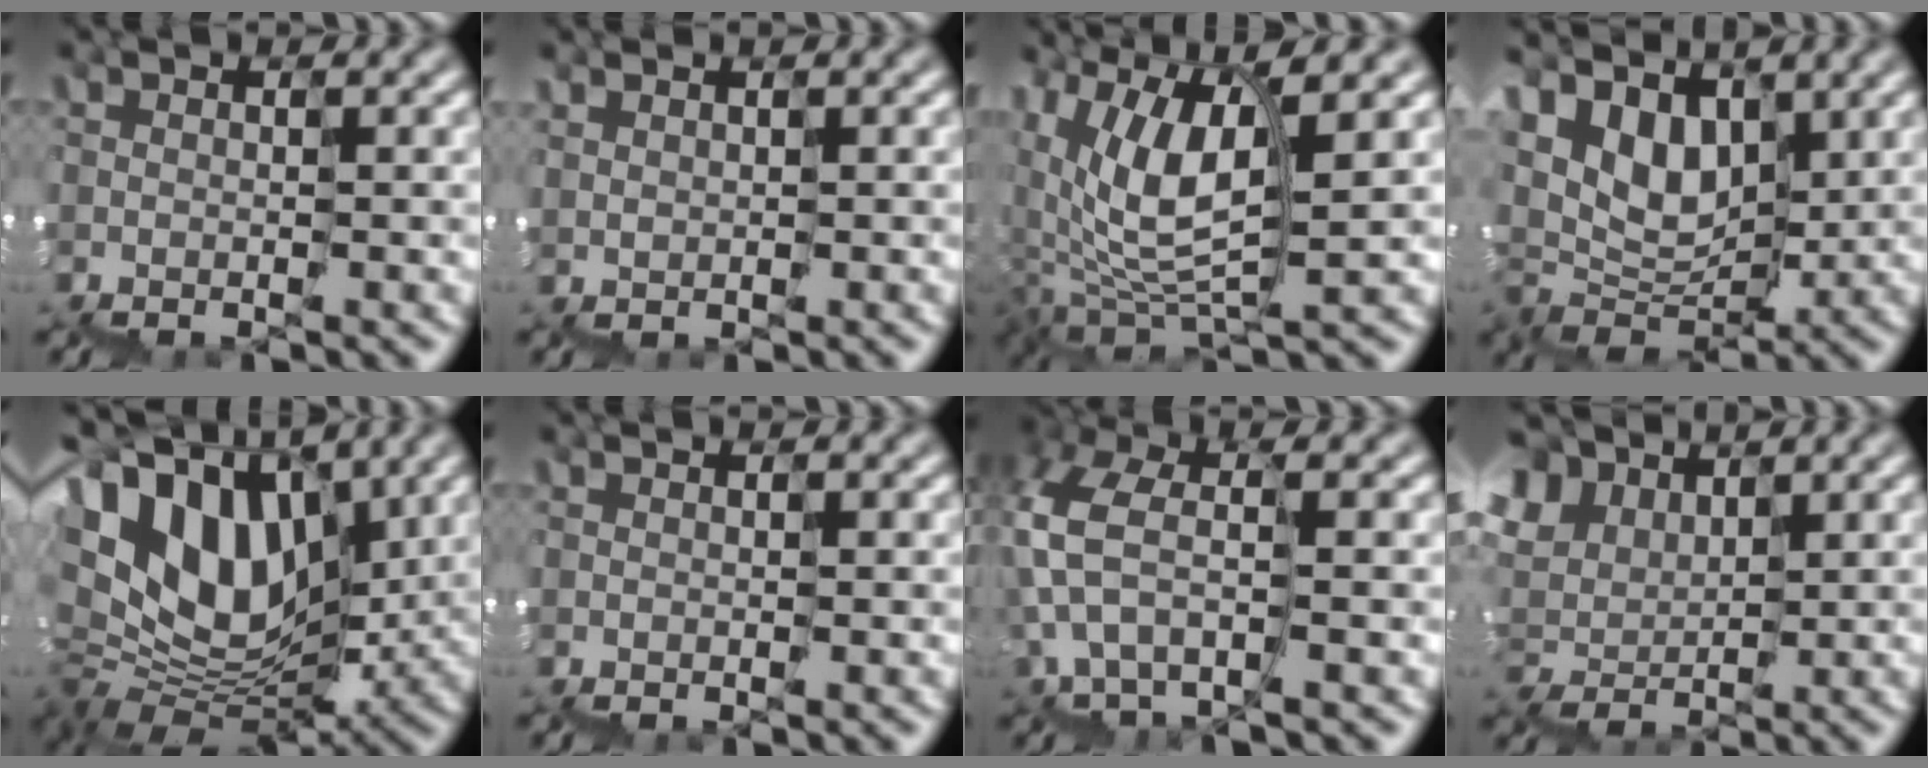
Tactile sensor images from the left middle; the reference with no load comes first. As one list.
[{"total": 0.8, "force": [0.5, 0.3, -0.5], "torque": [0.011, 0.011, 0.017]}, {"total": 6.1, "force": [3.3, 3.1, 4.0], "torque": [-0.095, 0.010, 0.064]}, {"total": 3.9, "force": [2.5, 2.8, 0.8], "torque": [-0.015, 0.015, 0.039]}, {"total": 10.4, "force": [4.6, 7.0, 6.2], "torque": [-0.119, 0.032, 0.080]}, {"total": 0.0}, {"total": 3.7, "force": [0.3, 1.8, 3.2], "torque": [-0.088, 0.023, -0.003]}, {"total": 5.3, "force": [4.6, 2.6, -0.6], "torque": [-0.016, 0.027, 0.080]}]